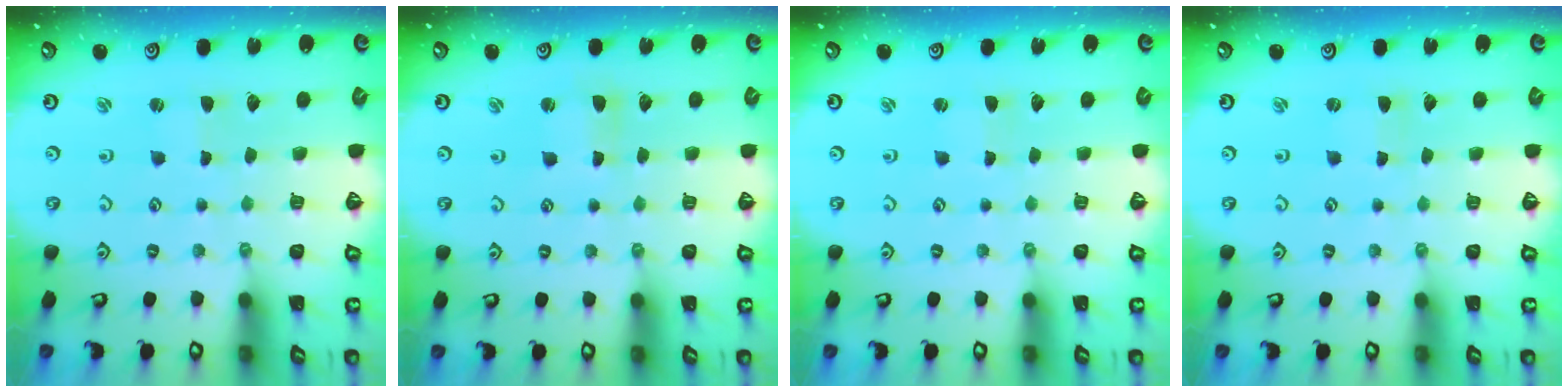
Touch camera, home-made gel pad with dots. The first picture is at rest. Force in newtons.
{"total": 1.7, "press": 1.6, "slide": 0.4}
{"total": 0.0}
{"total": 1.4, "press": 1.4, "slide": 0.2}